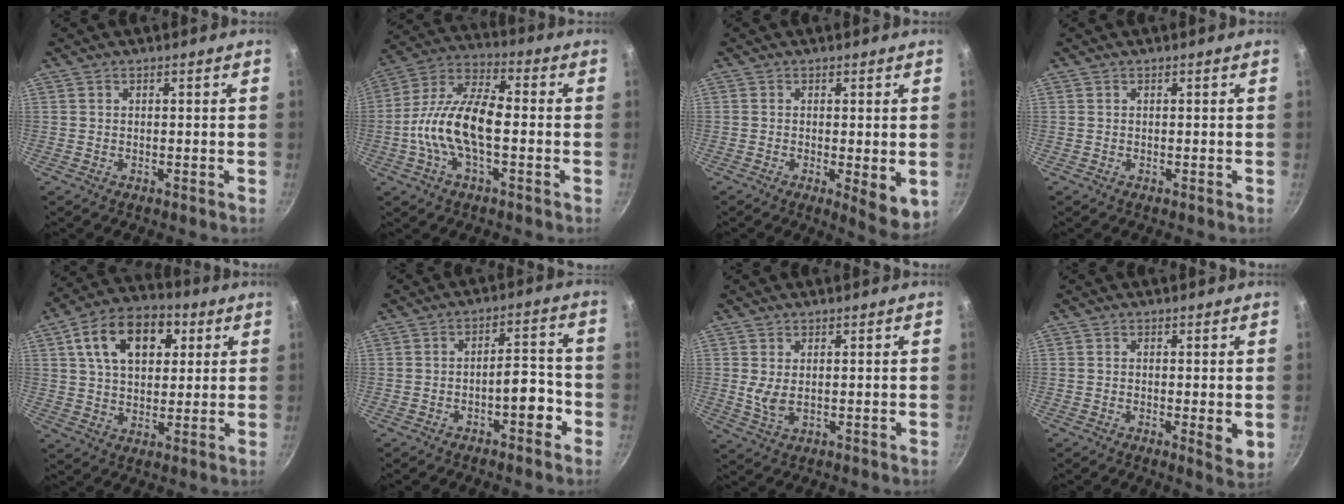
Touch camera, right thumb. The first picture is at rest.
{"total": 14.6, "force": [-2.1, 6.5, 12.9], "torque": [-0.236, 0.037, -0.057]}
{"total": 6.3, "force": [-0.9, 2.0, 5.9], "torque": [-0.074, -0.013, -0.008]}
{"total": 0.0}
{"total": 15.8, "force": [5.4, 10.3, 10.8], "torque": [-0.149, 0.006, 0.078]}
{"total": 6.3, "force": [-2.9, 2.6, 4.9], "torque": [-0.048, 0.042, -0.038]}
{"total": 3.7, "force": [0.7, 1.9, 3.1], "torque": [-0.059, -0.011, 0.022]}
{"total": 3.7, "force": [-0.2, 1.1, 3.6], "torque": [-0.051, -0.013, -0.004]}